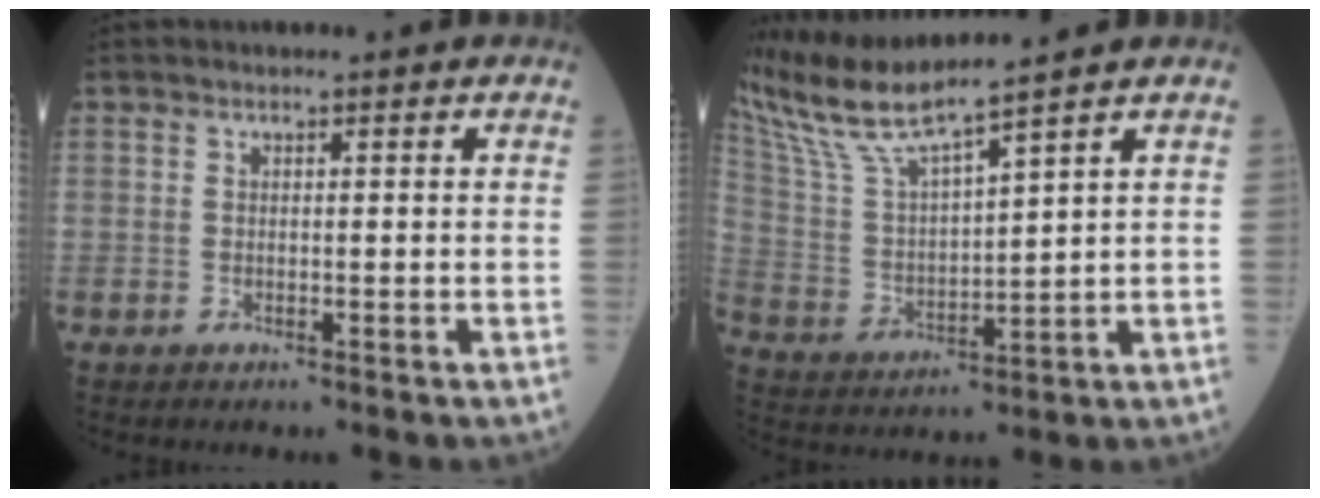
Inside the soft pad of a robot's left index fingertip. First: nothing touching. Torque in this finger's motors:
{"motor_torque": [0.74, -1.00, 0.19, 0.07]}